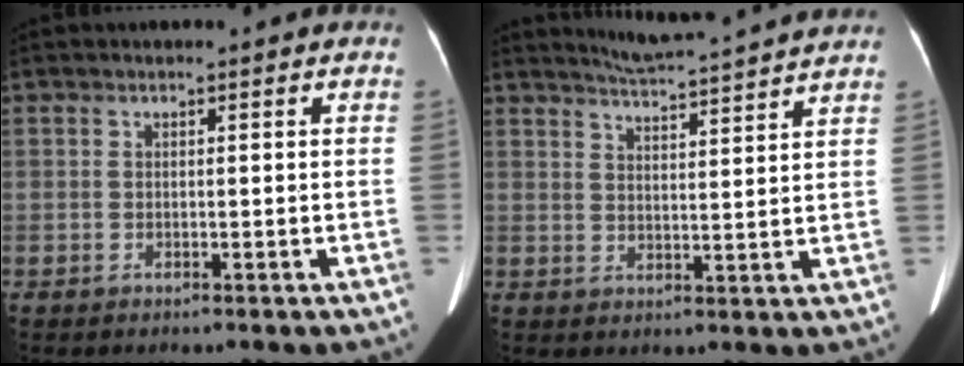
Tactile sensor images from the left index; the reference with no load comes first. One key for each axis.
{"total": 11.6, "fx": 10.9, "fy": -0.5, "fz": 3.8, "tx": -0.071, "ty": 0.012, "tz": 0.146}